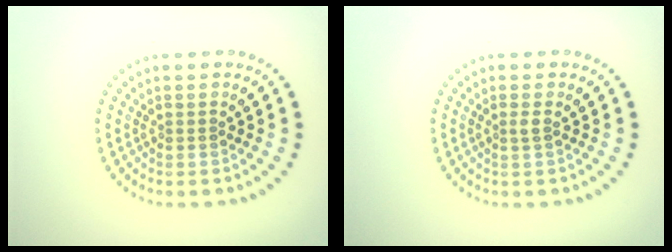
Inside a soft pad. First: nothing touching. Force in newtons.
{"total": 0.7, "press": 0.4, "slide": 0.6}